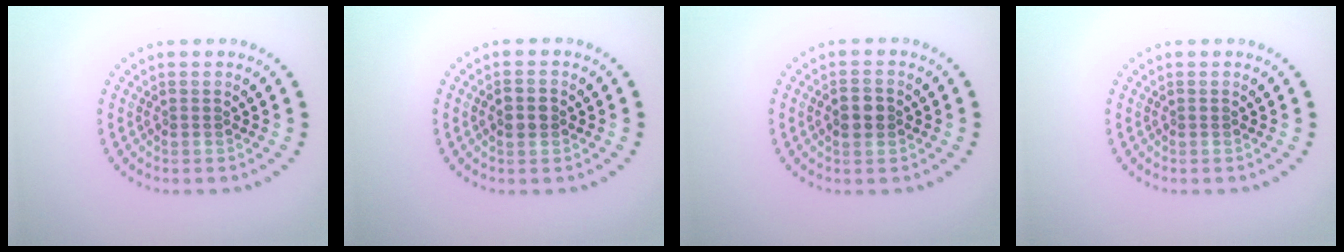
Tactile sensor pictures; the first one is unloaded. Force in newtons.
{"total": 1.8, "press": 1.8, "slide": 0.0}
{"total": 2.2, "press": 2.2, "slide": 0.0}
{"total": 0.0}